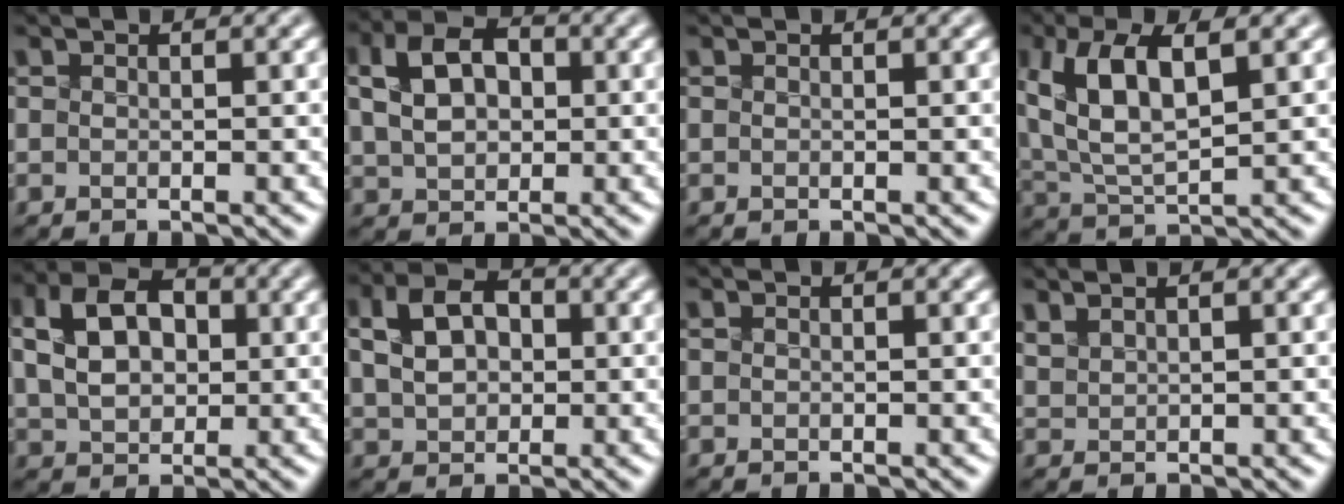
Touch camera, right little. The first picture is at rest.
{"total": 5.4, "force": [1.3, 3.7, 3.7], "torque": [-0.087, 0.020, 0.019]}
{"total": 0.0}
{"total": 6.6, "force": [2.3, 2.5, 5.7], "torque": [-0.126, 0.012, 0.048]}
{"total": 6.3, "force": [1.5, 4.4, 4.2], "torque": [-0.104, 0.023, 0.022]}
{"total": 4.8, "force": [1.1, 3.4, 3.2], "torque": [-0.083, 0.017, 0.017]}
{"total": 0.0}
{"total": 0.7, "force": [0.7, 0.2, 0.2], "torque": [-0.014, 0.004, 0.025]}